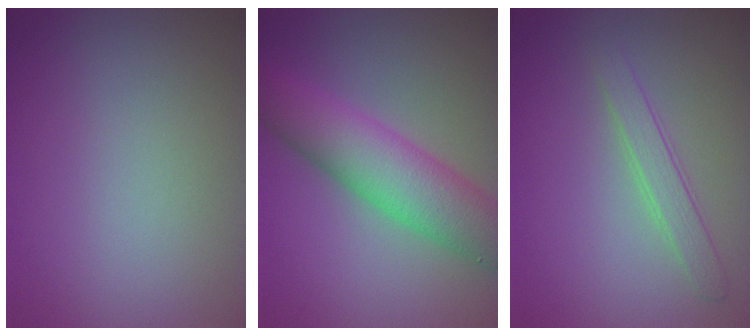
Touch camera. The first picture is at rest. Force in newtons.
{"total": 7.9, "press": 7.9, "slide": 0.3}
{"total": 2.1, "press": 2.1, "slide": 0.0}